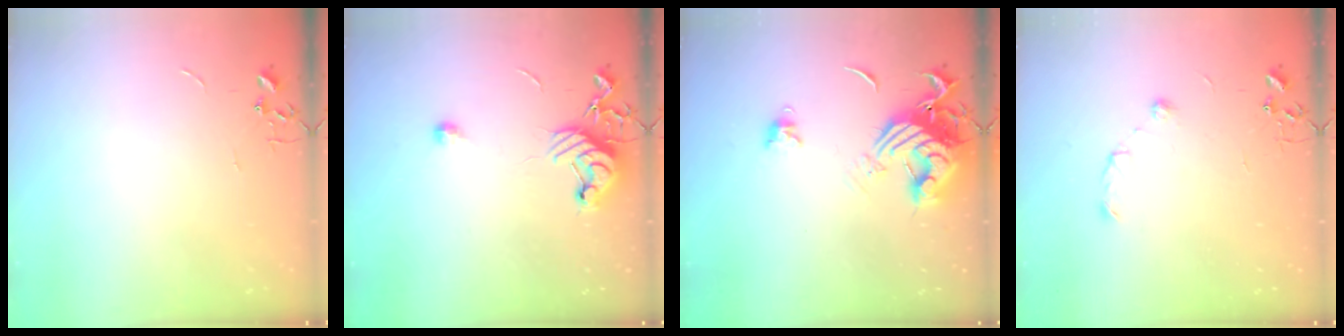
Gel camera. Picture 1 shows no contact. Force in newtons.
{"total": 10.5, "press": 10.4, "slide": 1.4}
{"total": 14.5, "press": 14.4, "slide": 1.7}
{"total": 6.4, "press": 6.3, "slide": 0.8}